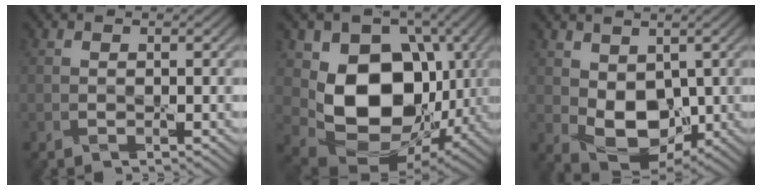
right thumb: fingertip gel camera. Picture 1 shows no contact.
{"total": 14.1, "force": [0.9, 10.7, 9.1], "torque": [-0.152, -0.030, 0.023]}
{"total": 8.1, "force": [0.5, 5.6, 5.7], "torque": [-0.118, -0.021, 0.016]}